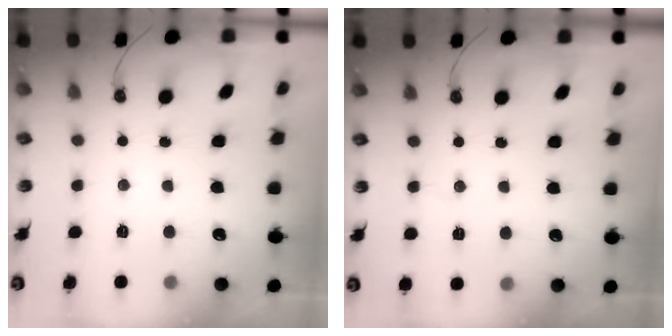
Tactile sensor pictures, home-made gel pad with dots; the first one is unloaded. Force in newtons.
{"total": 3.7, "press": 2.6, "slide": 2.6}